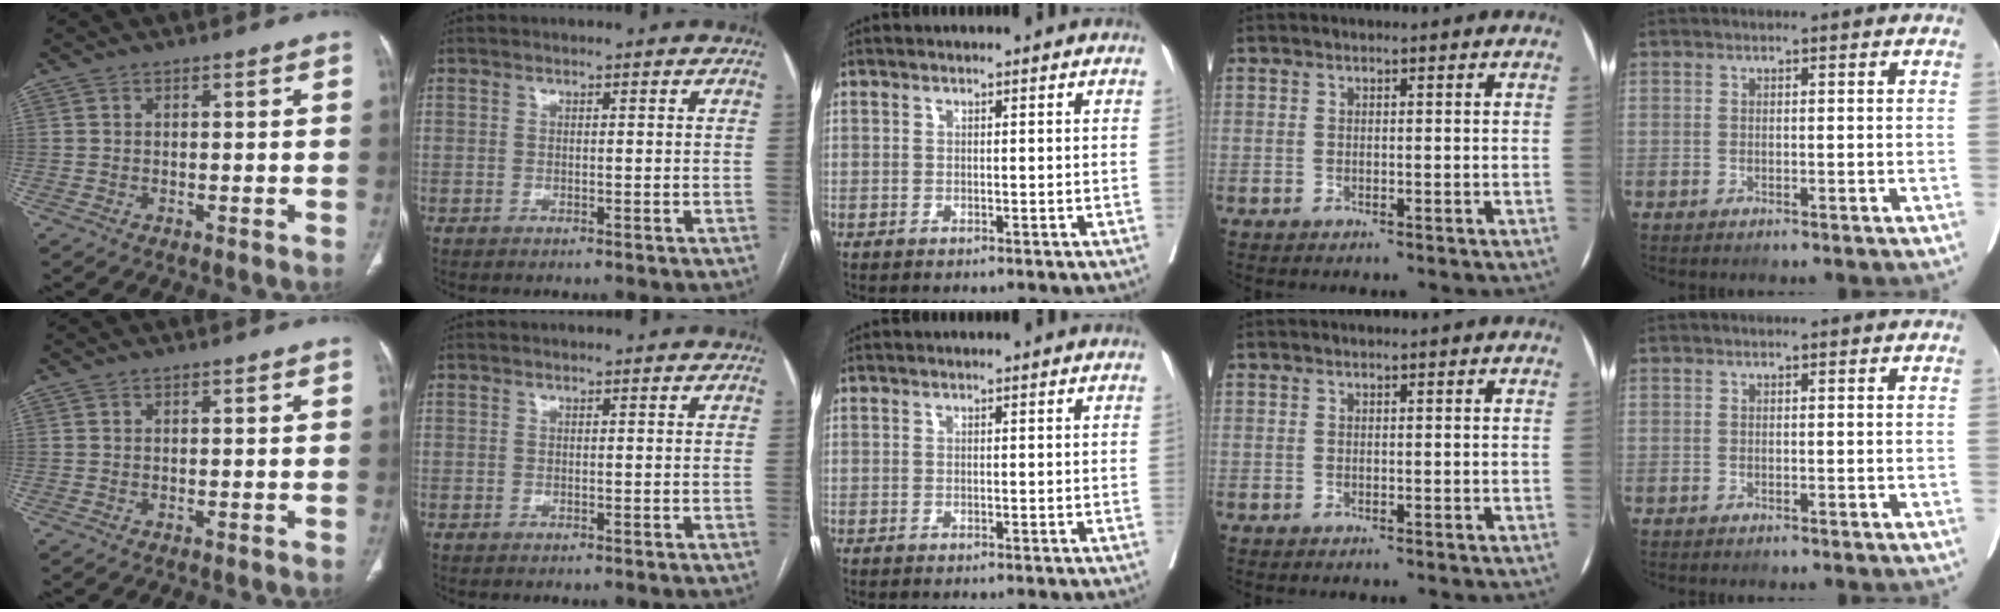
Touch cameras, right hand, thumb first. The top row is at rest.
{}